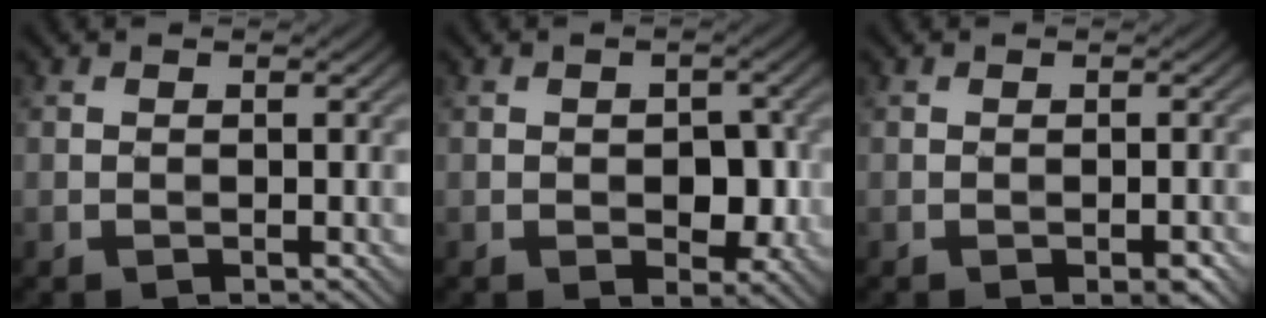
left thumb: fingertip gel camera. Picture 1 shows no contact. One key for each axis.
{"total": 4.1, "fx": -0.7, "fy": 2.6, "fz": 3.1, "tx": -0.046, "ty": -0.008, "tz": -0.009}
{"total": 1.2, "fx": -0.7, "fy": 0.4, "fz": 0.8, "tx": -0.011, "ty": -0.003, "tz": -0.012}